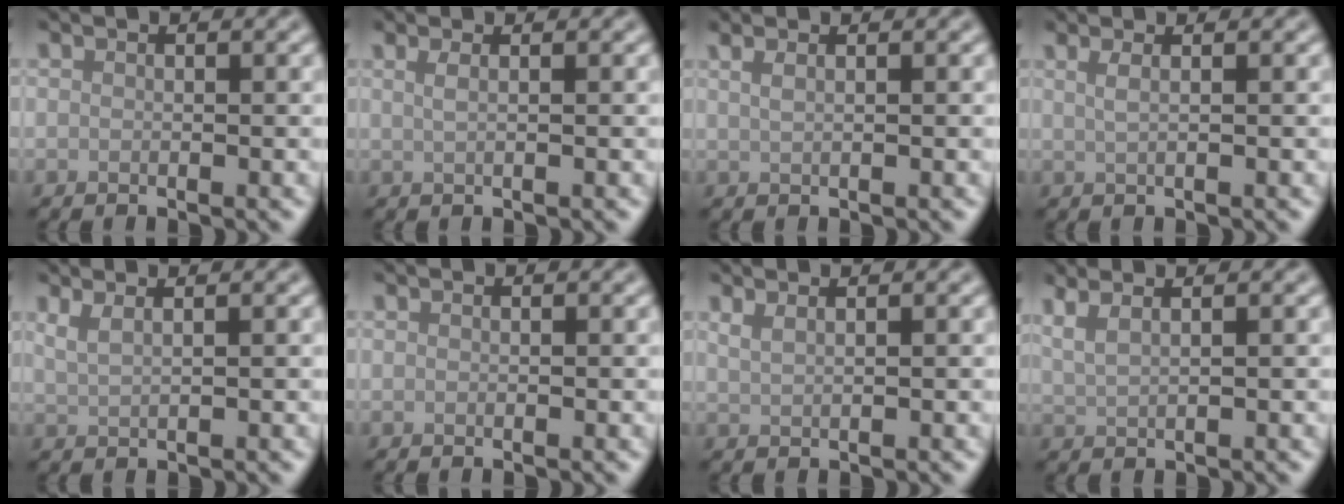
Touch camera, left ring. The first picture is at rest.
{"total": 2.0, "force": [0.8, 1.0, 1.5], "torque": [-0.015, -0.003, -0.002]}
{"total": 2.0, "force": [1.1, 0.9, 1.4], "torque": [-0.017, -0.002, 0.007]}
{"total": 2.6, "force": [1.2, 1.3, 1.9], "torque": [-0.019, 0.001, -0.007]}
{"total": 2.2, "force": [1.5, 0.9, 1.4], "torque": [-0.019, 0.005, 0.016]}
{"total": 0.0}
{"total": 1.7, "force": [1.2, 0.7, 0.9], "torque": [-0.012, 0.001, 0.015]}
{"total": 4.0, "force": [2.6, 1.7, 2.5], "torque": [-0.031, 0.021, 0.024]}